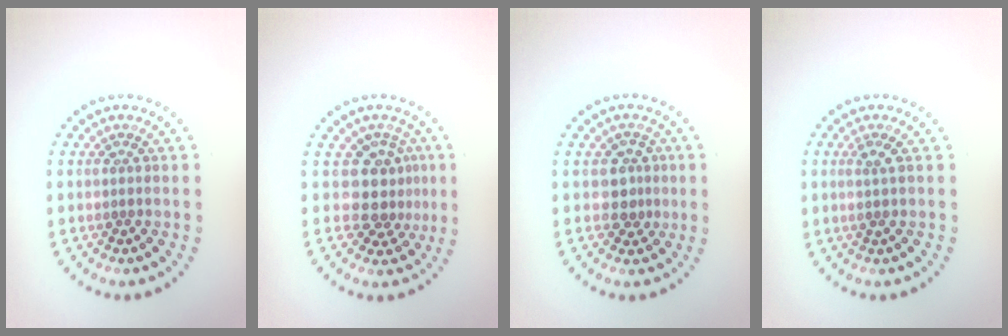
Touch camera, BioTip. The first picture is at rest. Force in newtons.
{"total": 3.4, "press": 2.6, "slide": 2.2}
{"total": 2.4, "press": 2.2, "slide": 1.0}
{"total": 1.3, "press": 1.1, "slide": 0.7}